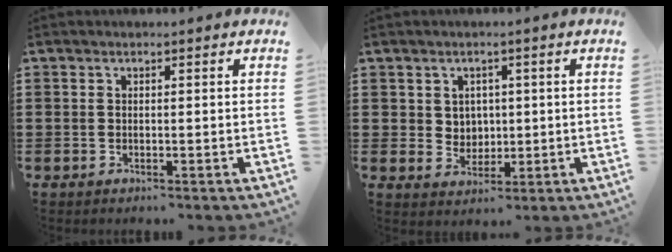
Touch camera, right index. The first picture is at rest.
{"total": 3.1, "force": [1.2, 2.8, 0.8], "torque": [-0.021, 0.004, 0.020]}